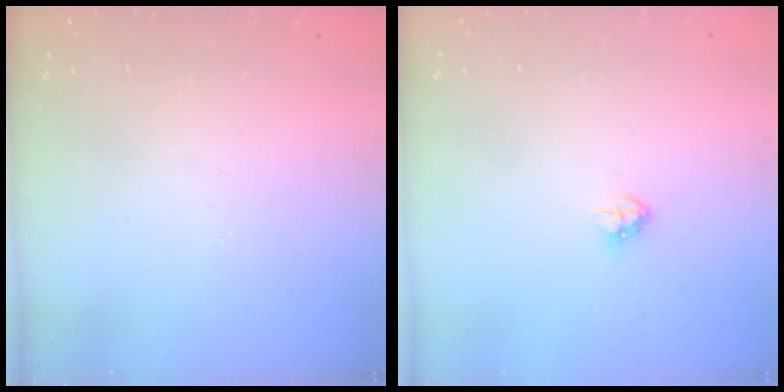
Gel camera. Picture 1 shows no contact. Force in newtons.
{"total": 3.4, "press": 3.4, "slide": 0.5}